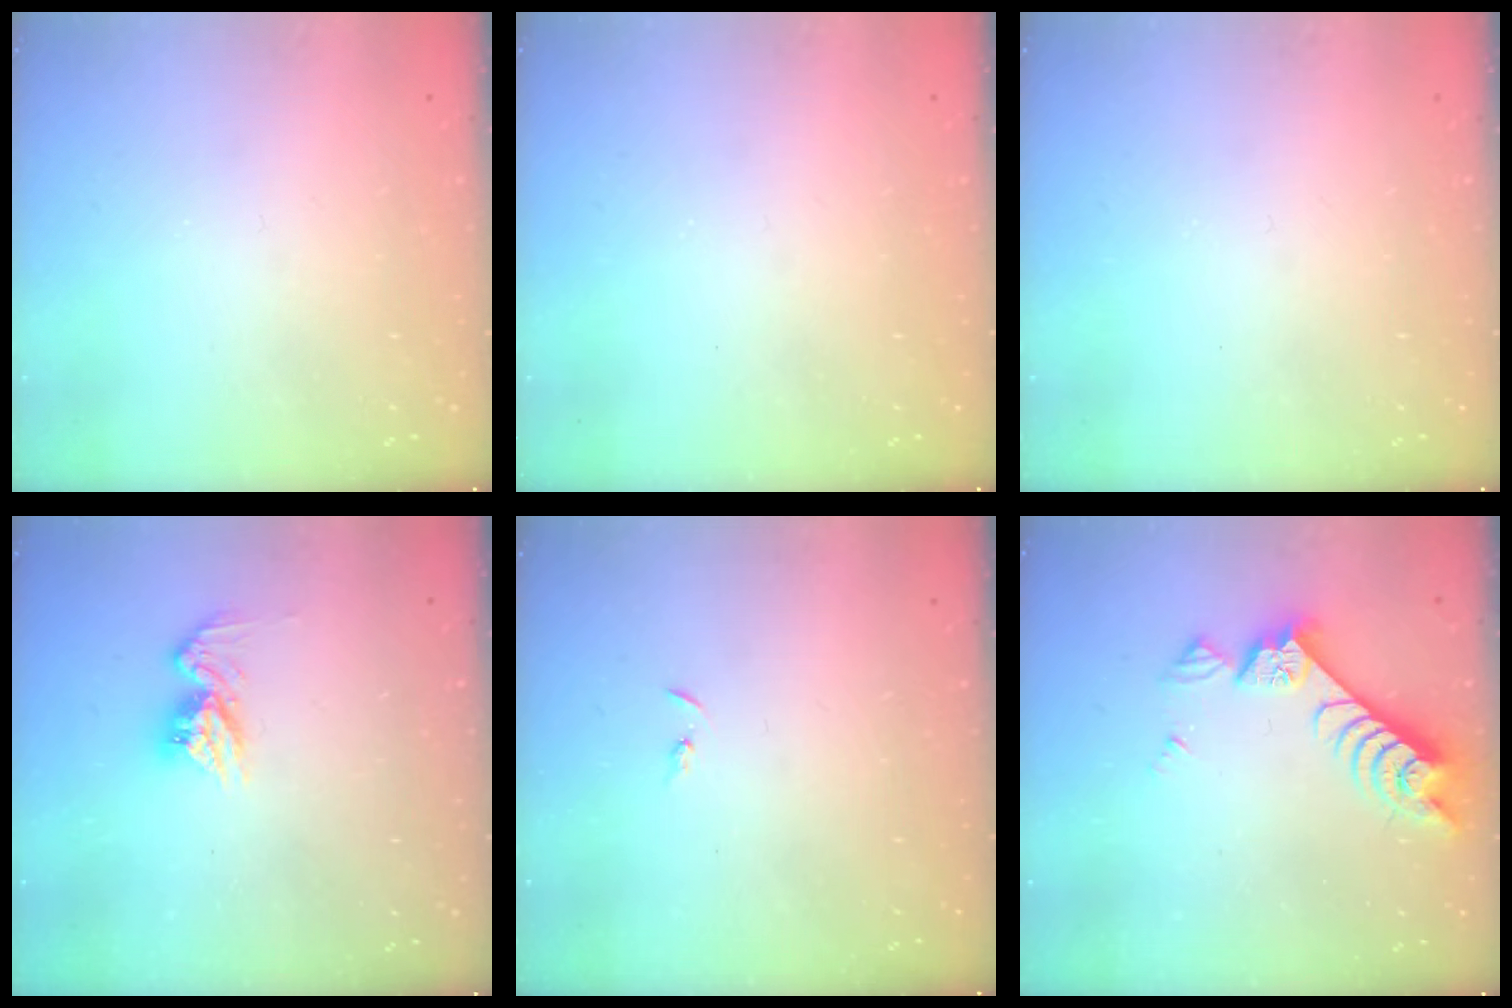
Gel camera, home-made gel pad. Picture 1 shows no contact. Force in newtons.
{"total": 0.0}
{"total": 0.0}
{"total": 10.0, "press": 9.9, "slide": 0.7}
{"total": 3.2, "press": 3.2, "slide": 0.3}
{"total": 7.8, "press": 7.7, "slide": 1.2}